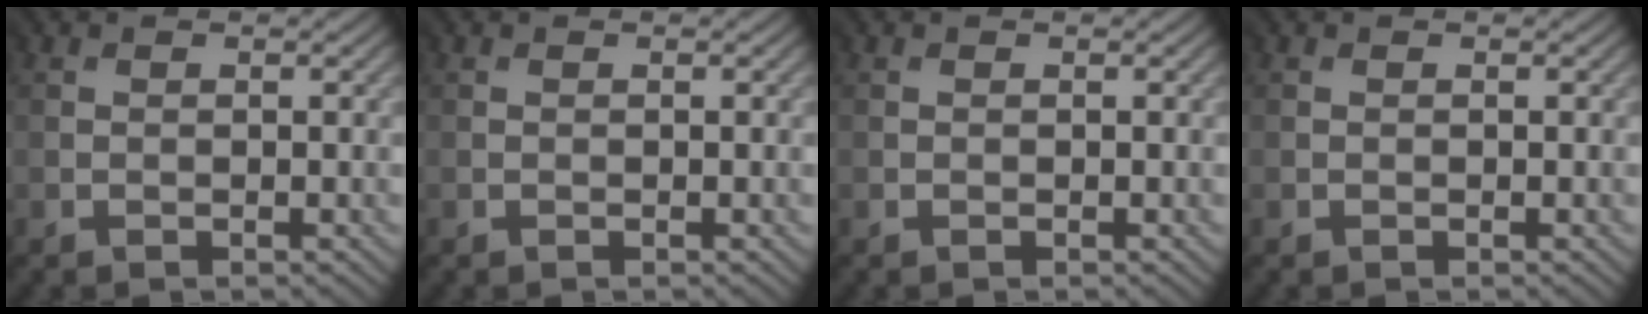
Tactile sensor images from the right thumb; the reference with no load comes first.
{"total": 0.0}
{"total": 0.0}
{"total": 0.0}